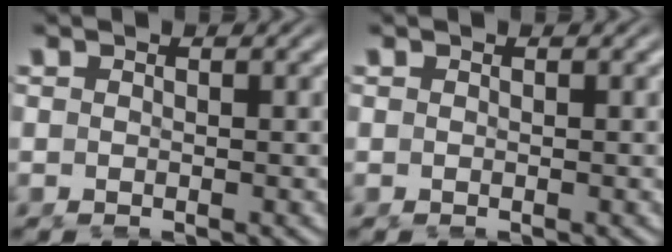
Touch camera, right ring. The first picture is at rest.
{"total": 0.0}